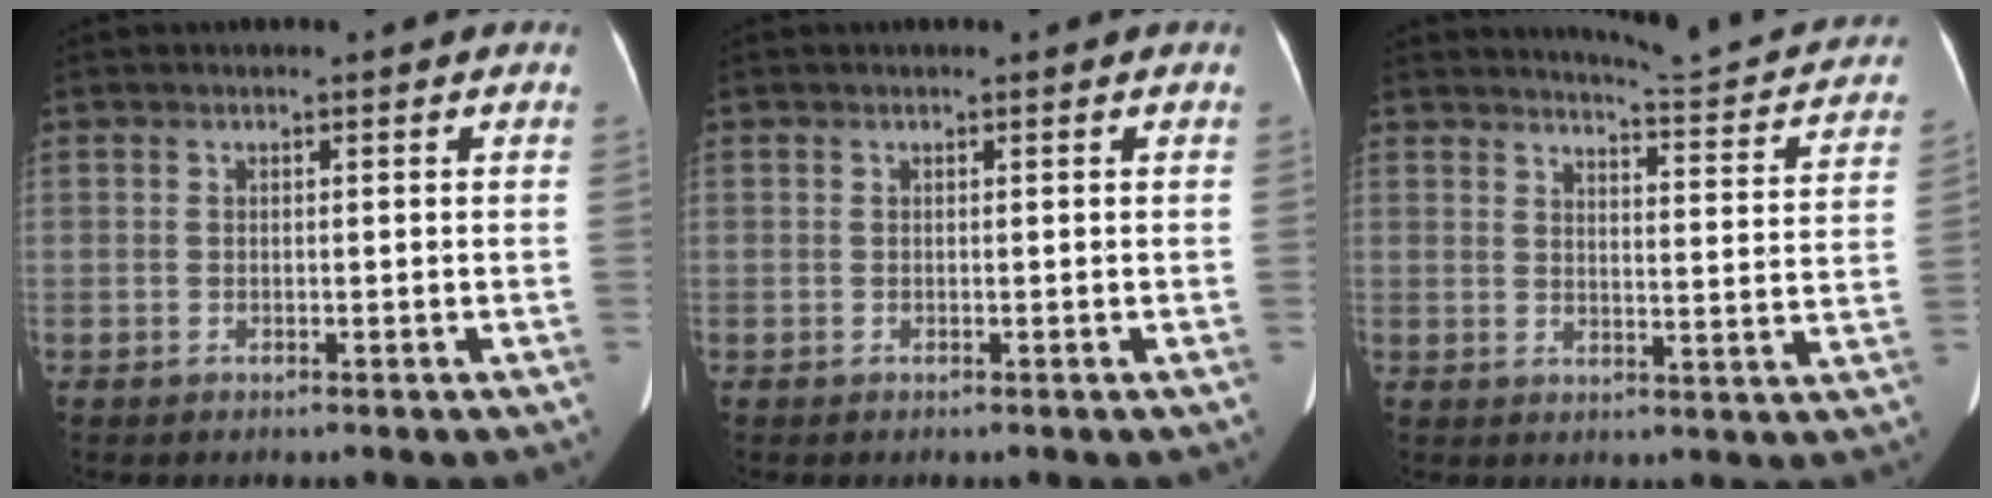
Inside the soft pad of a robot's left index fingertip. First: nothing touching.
{"total": 0.0}
{"total": 13.3, "force": [12.9, 0.6, 3.1], "torque": [-0.035, -0.050, 0.141]}